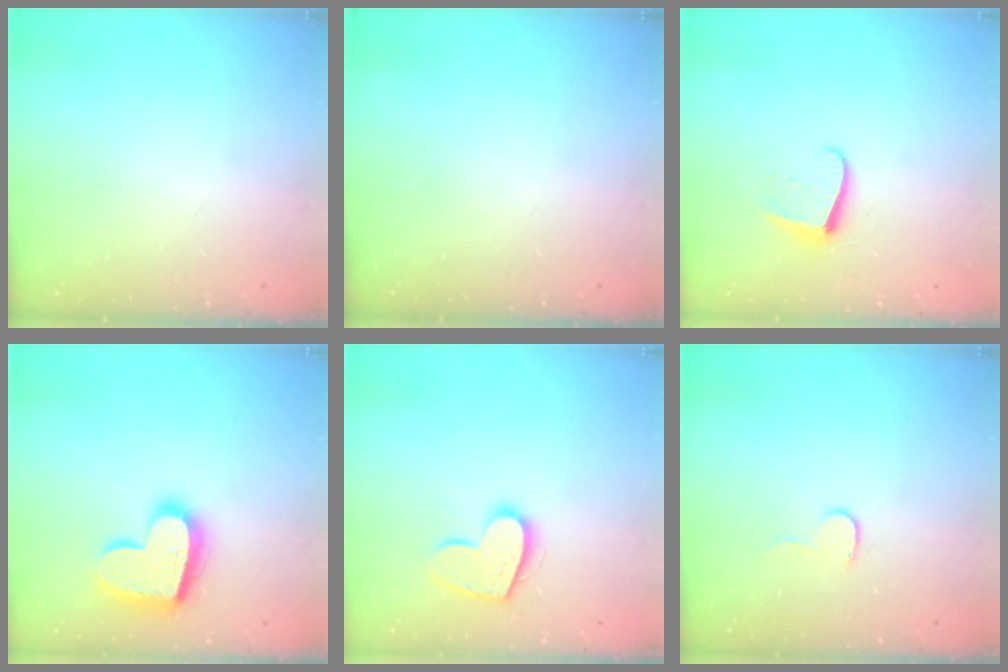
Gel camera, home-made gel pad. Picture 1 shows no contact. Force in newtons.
{"total": 0.0}
{"total": 7.2, "press": 7.2, "slide": 0.5}
{"total": 18.0, "press": 18.0, "slide": 1.1}
{"total": 13.3, "press": 13.3, "slide": 0.9}
{"total": 4.9, "press": 4.9, "slide": 0.4}